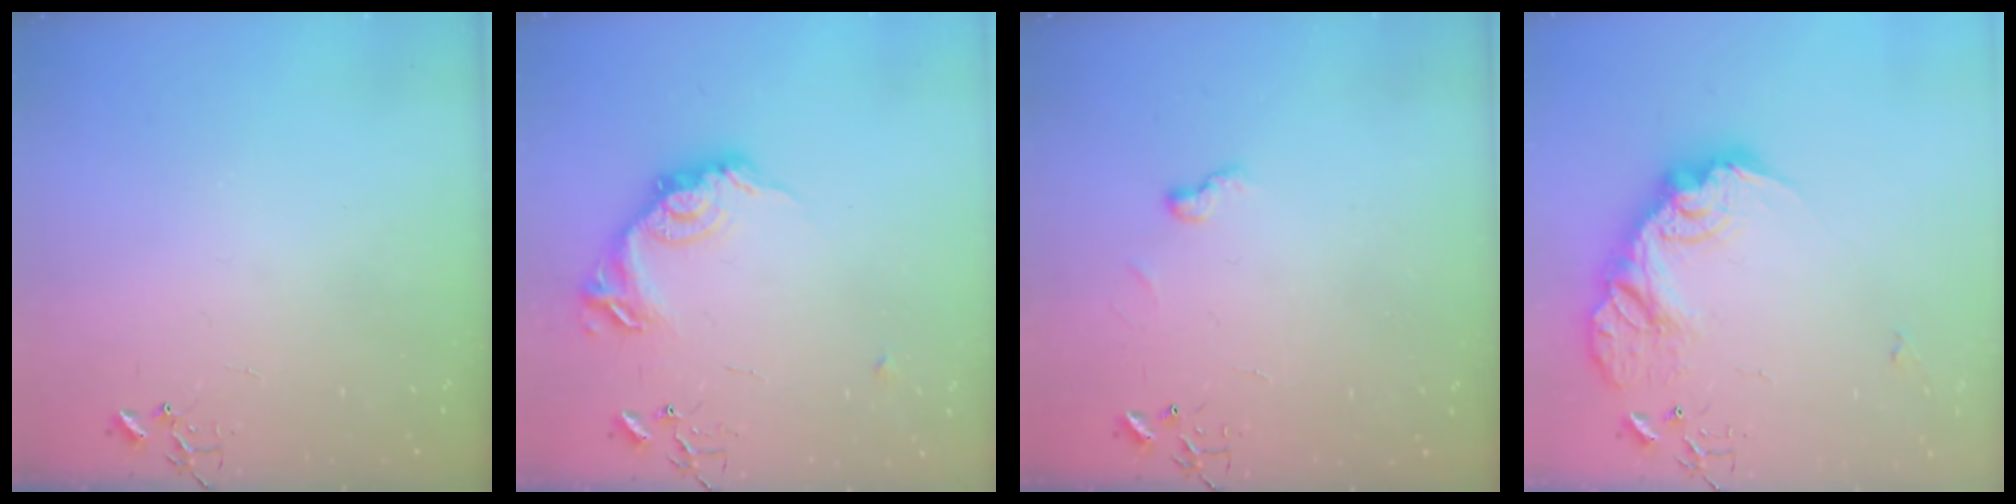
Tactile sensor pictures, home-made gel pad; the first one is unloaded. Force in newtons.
{"total": 16.3, "press": 16.3, "slide": 0.9}
{"total": 5.8, "press": 5.8, "slide": 0.6}
{"total": 18.5, "press": 18.5, "slide": 0.6}